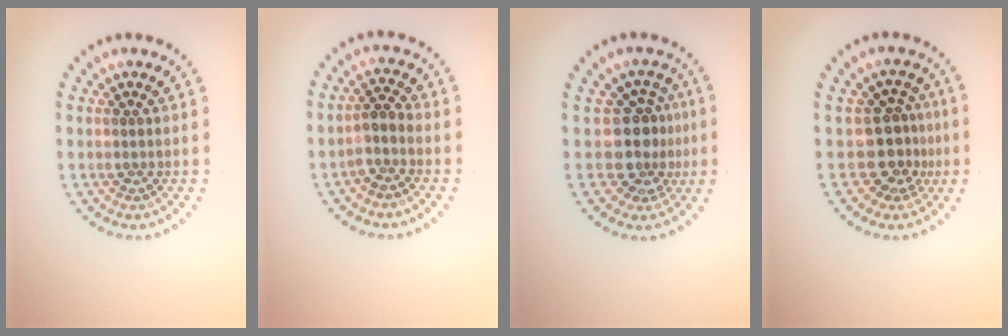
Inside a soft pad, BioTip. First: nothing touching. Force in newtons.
{"total": 2.0, "press": 1.5, "slide": 1.3}
{"total": 3.6, "press": 2.8, "slide": 2.2}
{"total": 3.2, "press": 2.5, "slide": 2.1}